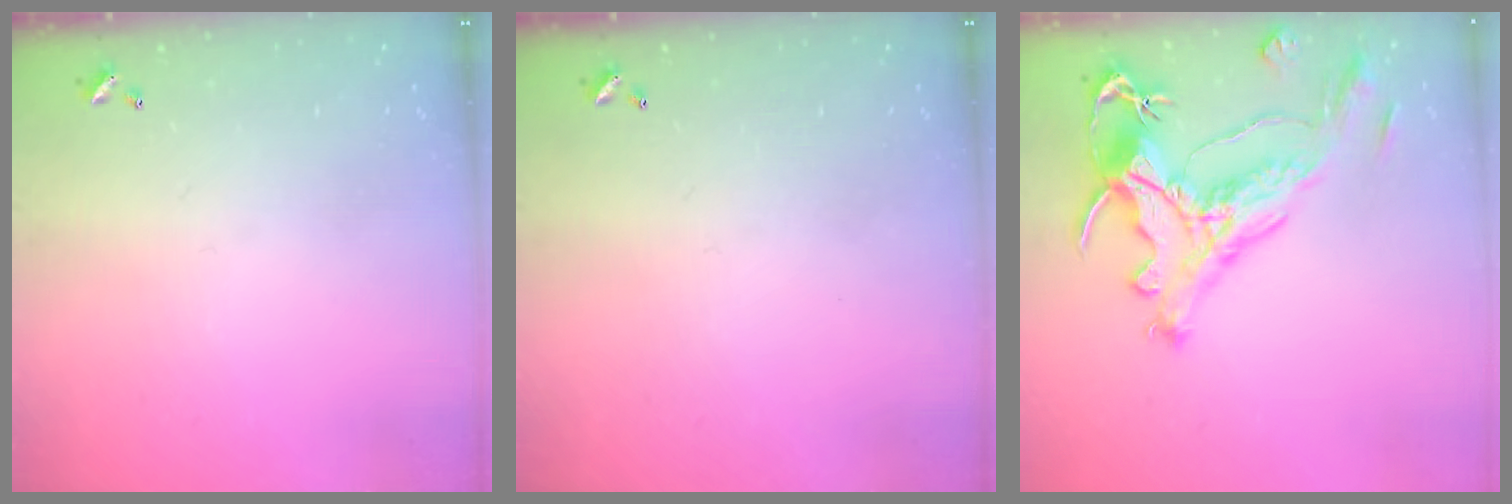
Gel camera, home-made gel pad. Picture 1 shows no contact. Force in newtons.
{"total": 0.0}
{"total": 2.1, "press": 1.6, "slide": 1.3}